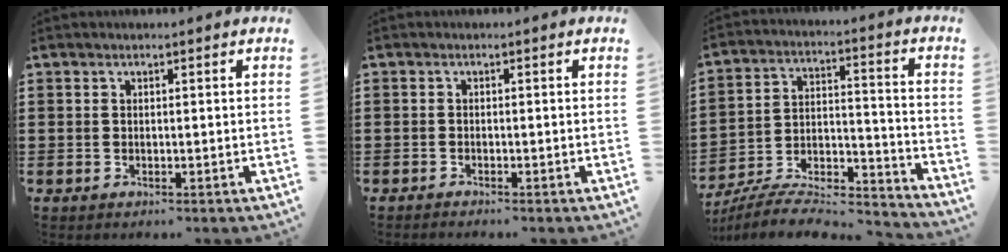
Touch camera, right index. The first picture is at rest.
{"total": 0.8, "force": [-0.8, 0.0, 0.0], "torque": [-0.002, 0.000, -0.017]}
{"total": 7.9, "force": [-7.2, 1.8, 2.9], "torque": [-0.047, 0.006, -0.140]}